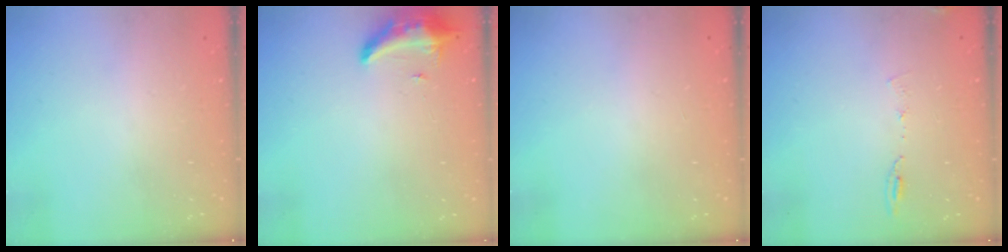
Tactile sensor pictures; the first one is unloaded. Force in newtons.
{"total": 8.2, "press": 8.1, "slide": 1.6}
{"total": 0.0}
{"total": 6.4, "press": 6.2, "slide": 1.6}